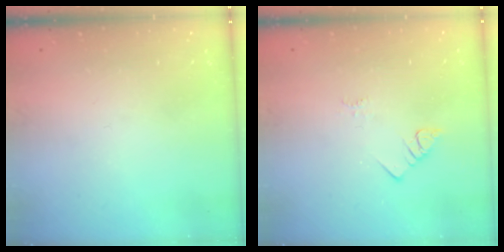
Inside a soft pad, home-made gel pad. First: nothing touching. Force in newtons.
{"total": 2.0, "press": 2.0, "slide": 0.4}